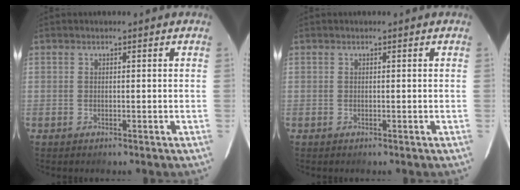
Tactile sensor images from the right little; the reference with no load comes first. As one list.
[{"total": 0.0}]